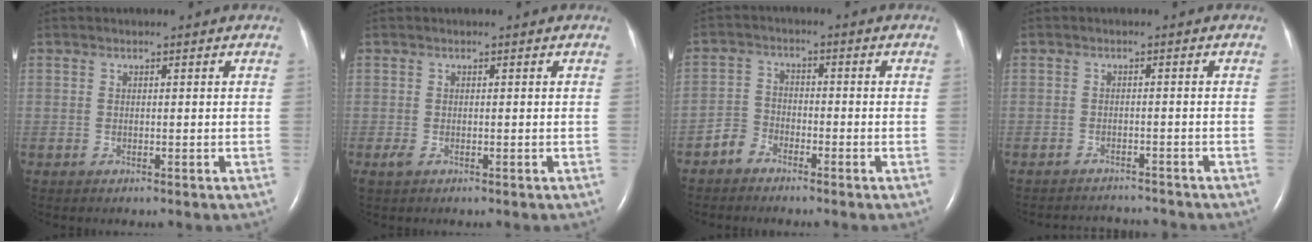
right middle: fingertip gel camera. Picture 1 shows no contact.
{"total": 1.0, "force": [-0.5, 0.5, 0.7], "torque": [-0.022, -0.003, -0.006]}
{"total": 3.1, "force": [-2.4, 1.8, 0.5], "torque": [-0.013, 0.006, -0.051]}
{"total": 5.7, "force": [-5.6, 0.6, 0.1], "torque": [-0.004, 0.000, -0.077]}